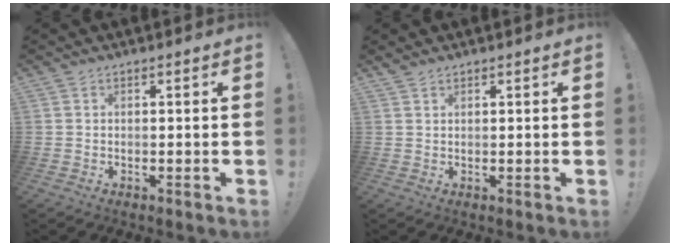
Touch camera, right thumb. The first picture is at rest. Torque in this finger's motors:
{"motor_torque": [-0.09, -0.22, -0.18, 0.09, 0.00]}